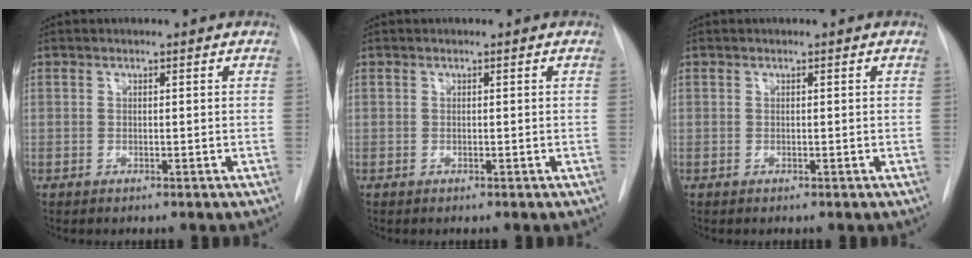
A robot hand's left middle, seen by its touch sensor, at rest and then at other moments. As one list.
[{"total": 0.0}, {"total": 0.0}]